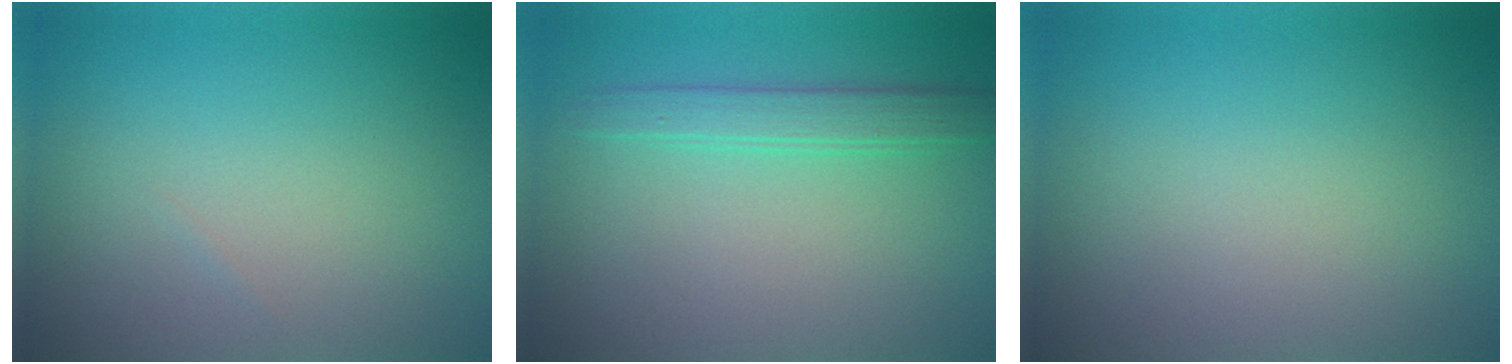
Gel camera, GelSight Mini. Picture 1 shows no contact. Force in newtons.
{"total": 2.5, "press": 2.5, "slide": 0.2}
{"total": 0.0}